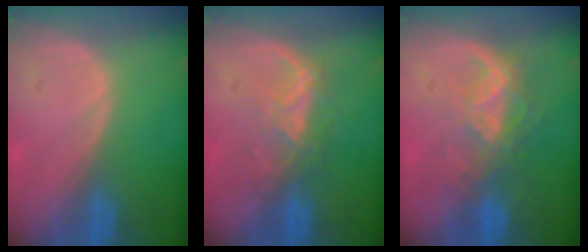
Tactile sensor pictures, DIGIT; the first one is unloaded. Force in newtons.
{"total": 4.6, "press": 4.6, "slide": 0.6}
{"total": 6.8, "press": 6.2, "slide": 2.8}